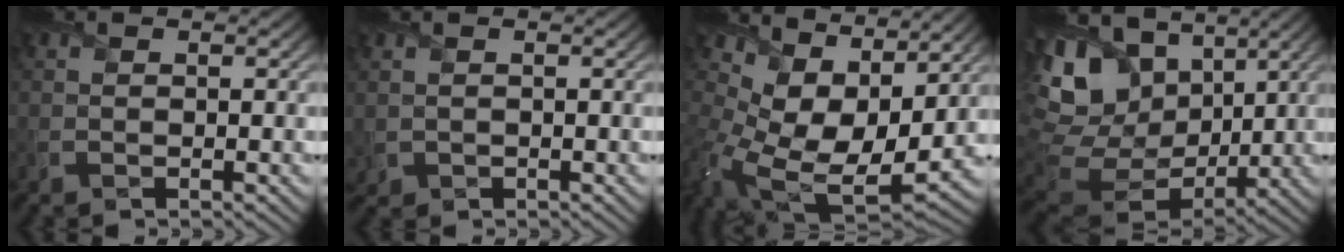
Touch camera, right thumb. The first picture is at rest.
{"total": 1.0, "force": [0.0, 0.9, 0.5], "torque": [-0.017, -0.004, 0.004]}
{"total": 12.0, "force": [5.3, 7.1, 8.1], "torque": [-0.191, -0.013, 0.104]}
{"total": 18.1, "force": [5.7, 13.0, 11.2], "torque": [-0.287, 0.019, 0.123]}